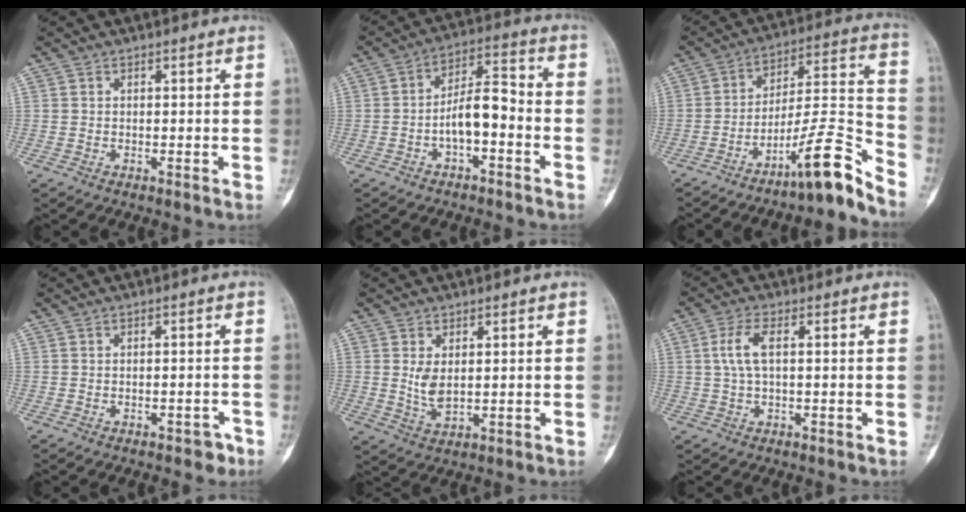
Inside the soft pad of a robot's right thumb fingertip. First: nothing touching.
{"total": 8.2, "force": [-2.6, 3.6, 6.9], "torque": [-0.112, 0.044, -0.050]}
{"total": 14.2, "force": [-10.6, 1.0, 9.4], "torque": [-0.141, 0.108, -0.172]}
{"total": 3.0, "force": [-2.2, 1.5, 1.4], "torque": [-0.011, 0.016, -0.023]}
{"total": 4.0, "force": [0.8, 2.1, 3.3], "torque": [-0.058, -0.012, 0.024]}
{"total": 4.4, "force": [0.6, 1.5, 4.1], "torque": [-0.105, 0.012, 0.013]}